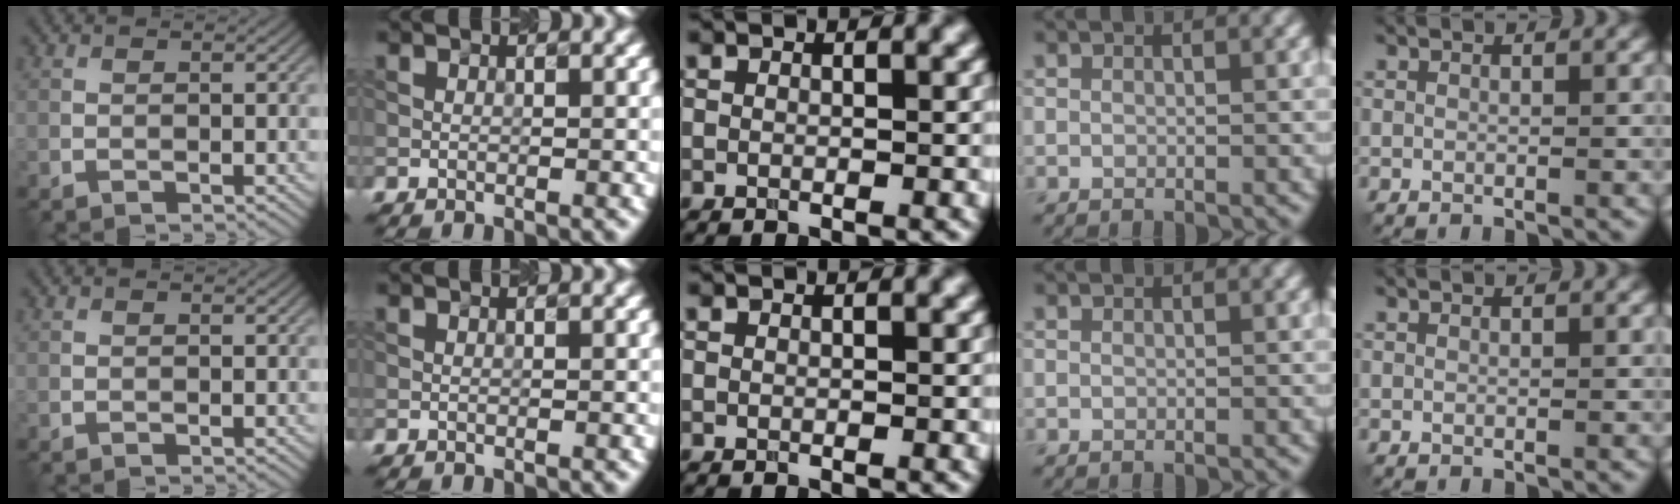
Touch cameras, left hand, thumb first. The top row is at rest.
{}